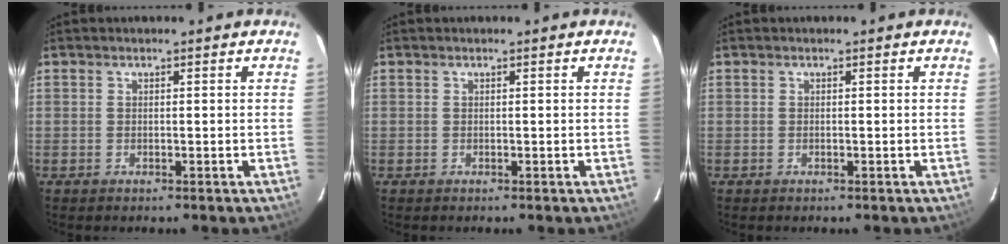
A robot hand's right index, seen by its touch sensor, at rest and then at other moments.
{"total": 0.0}
{"total": 0.0}